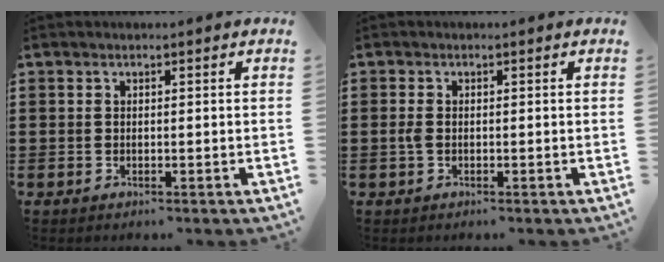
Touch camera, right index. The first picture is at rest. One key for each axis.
{"total": 1.5, "fx": -0.2, "fy": 0.8, "fz": 1.3, "tx": -0.040, "ty": -0.003, "tz": -0.010}